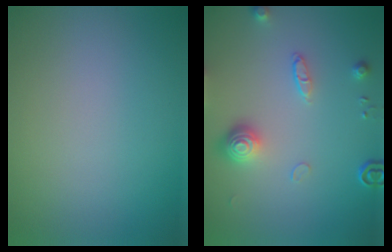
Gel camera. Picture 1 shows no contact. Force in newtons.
{"total": 3.2, "press": 2.8, "slide": 1.4}